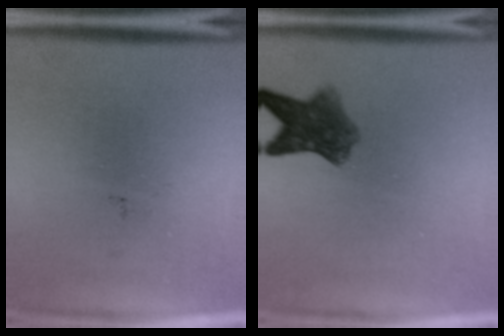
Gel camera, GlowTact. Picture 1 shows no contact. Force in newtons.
{"total": 6.4}